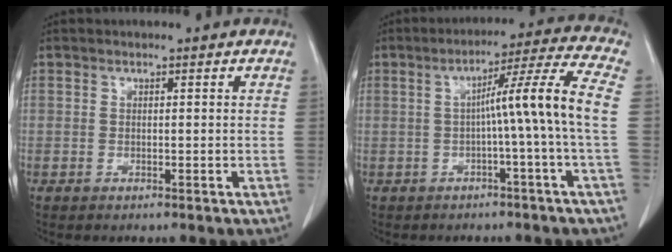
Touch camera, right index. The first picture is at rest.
{"total": 10.0, "force": [-0.5, -2.3, 9.7], "torque": [-0.141, 0.021, -0.003]}